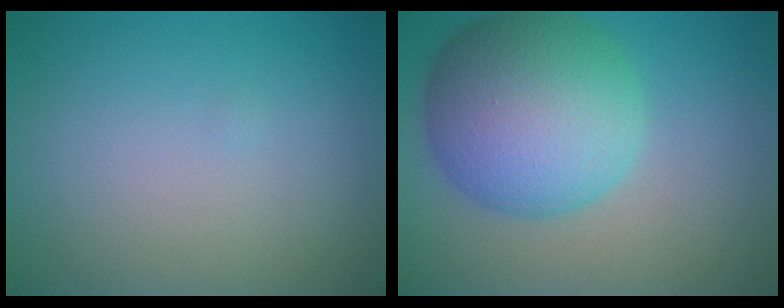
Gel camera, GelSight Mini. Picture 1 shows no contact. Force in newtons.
{"total": 10.4, "press": 10.4, "slide": 0.3}